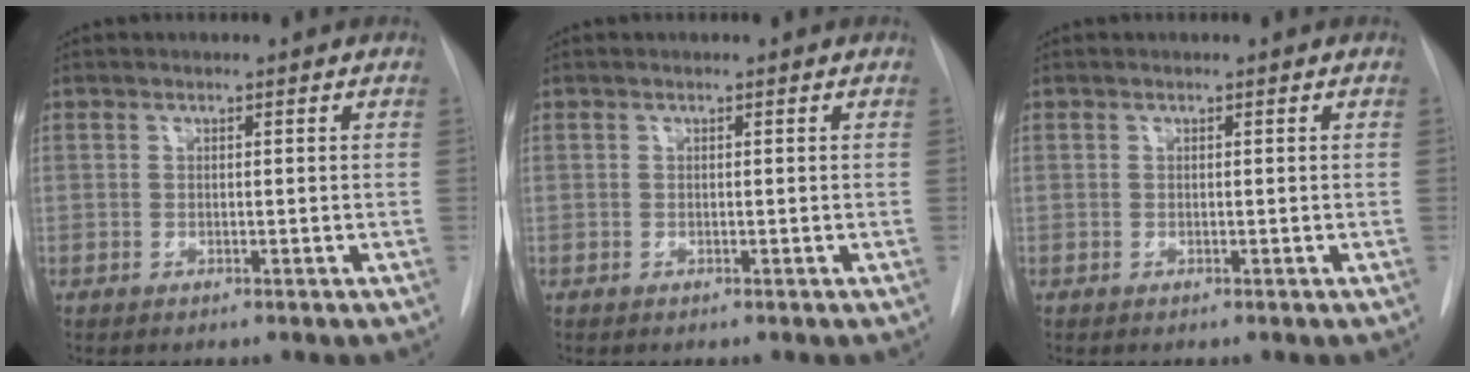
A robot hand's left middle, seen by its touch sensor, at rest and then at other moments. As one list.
[{"total": 0.0}, {"total": 0.0}]